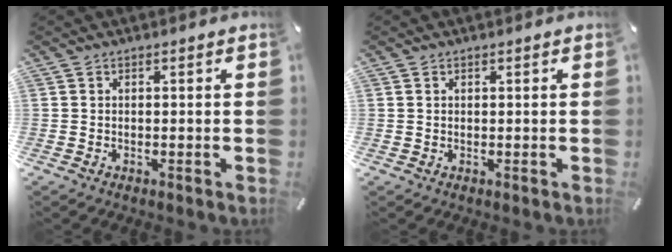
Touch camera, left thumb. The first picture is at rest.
{"total": 0.6, "force": [0.2, 0.4, 0.4], "torque": [-0.010, 0.002, 0.004]}